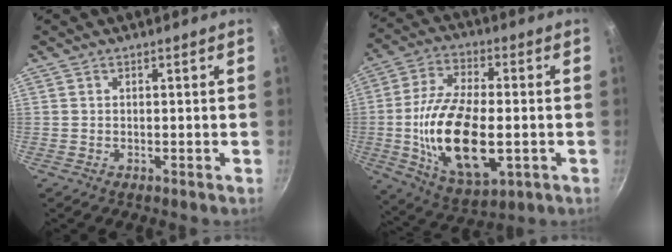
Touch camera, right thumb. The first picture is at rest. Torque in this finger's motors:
{"motor_torque": [-0.15, 1.38, 1.95, 0.23, 0.52]}